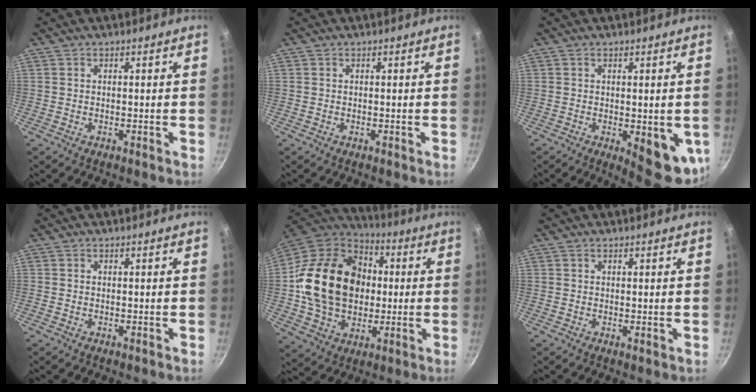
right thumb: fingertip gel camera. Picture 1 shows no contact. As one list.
[{"total": 0.0}, {"total": 10.0, "force": [-1.3, 3.9, 9.1], "torque": [-0.080, -0.002, -0.005]}, {"total": 0.0}, {"total": 24.4, "force": [1.1, 19.0, 15.3], "torque": [-0.246, 0.032, 0.022]}, {"total": 0.6, "force": [0.4, 0.2, 0.4], "torque": [-0.006, -0.004, 0.004]}]